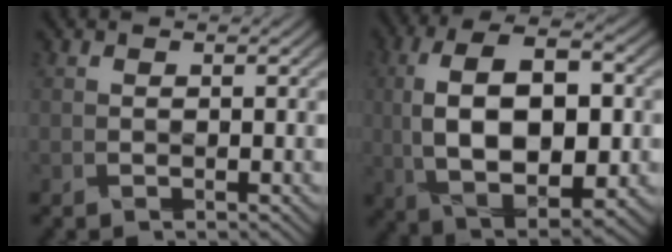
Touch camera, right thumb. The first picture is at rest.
{"total": 14.8, "force": [0.2, 7.5, 12.7], "torque": [-0.247, 0.002, 0.011]}